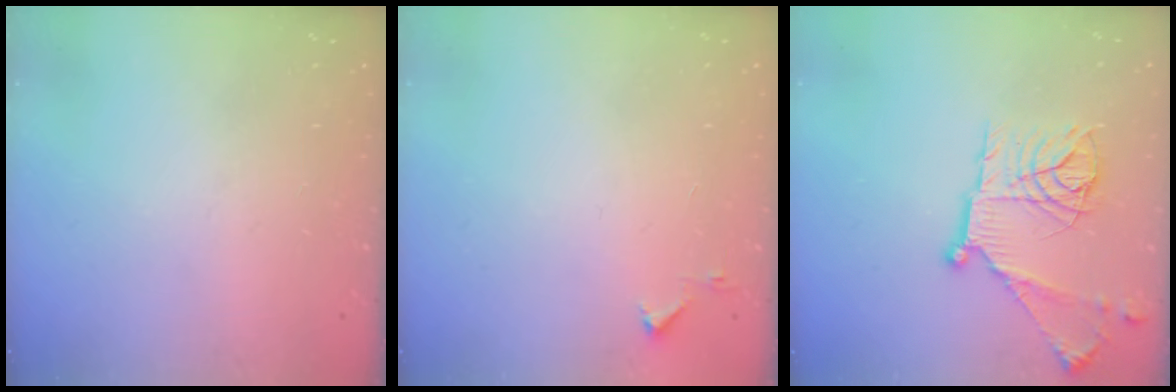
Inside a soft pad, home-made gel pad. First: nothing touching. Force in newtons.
{"total": 3.1, "press": 3.0, "slide": 0.3}
{"total": 18.2, "press": 18.2, "slide": 1.2}